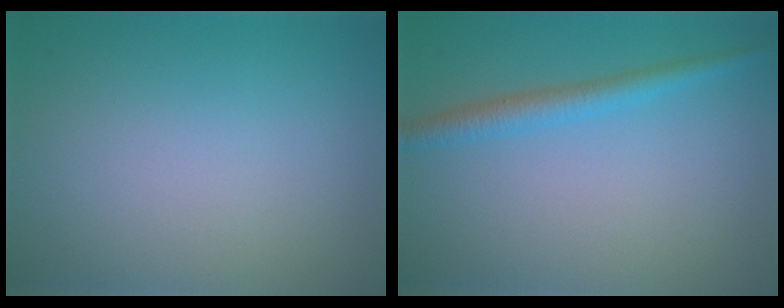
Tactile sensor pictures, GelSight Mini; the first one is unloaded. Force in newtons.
{"total": 2.3, "press": 2.3, "slide": 0.1}